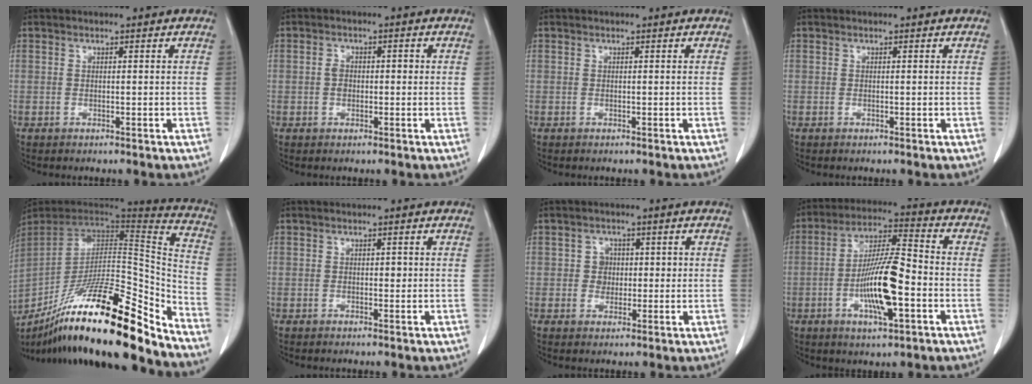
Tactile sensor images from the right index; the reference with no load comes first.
{"total": 2.2, "force": [-0.3, 1.5, 1.5], "torque": [-0.024, 0.012, -0.007]}
{"total": 0.0}
{"total": 0.0}
{"total": 30.3, "force": [-22.1, 3.8, 20.4], "torque": [-0.296, -0.028, -0.363]}
{"total": 0.7, "force": [0.0, 0.5, 0.6], "torque": [-0.005, 0.001, -0.003]}
{"total": 2.7, "force": [0.2, 2.6, 0.8], "torque": [-0.004, 0.010, 0.001]}
{"total": 12.3, "force": [-3.4, 2.2, 11.6], "torque": [-0.219, 0.003, -0.061]}